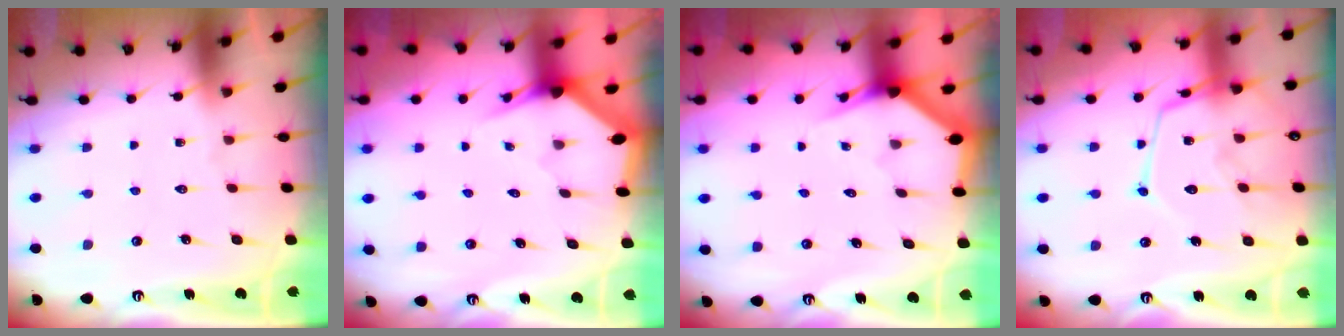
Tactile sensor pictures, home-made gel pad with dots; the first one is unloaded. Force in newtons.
{"total": 2.9, "press": 2.9, "slide": 0.1}
{"total": 2.7, "press": 2.7, "slide": 0.1}
{"total": 14.2, "press": 14.1, "slide": 1.4}